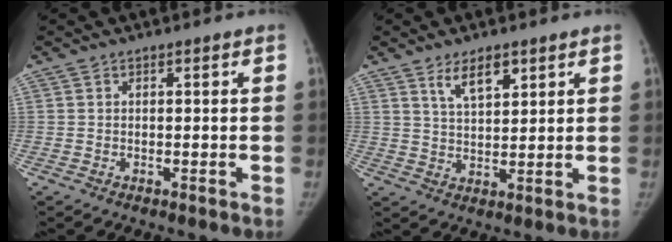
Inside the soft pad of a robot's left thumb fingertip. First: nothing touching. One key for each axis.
{"total": 5.9, "fx": 3.6, "fy": 2.4, "fz": 4.0, "tx": -0.053, "ty": -0.026, "tz": 0.066}